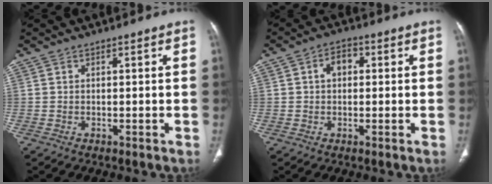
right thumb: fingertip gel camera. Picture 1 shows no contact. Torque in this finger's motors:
{"motor_torque": [0.21, 1.43, 0.68, 0.52, 0.00]}